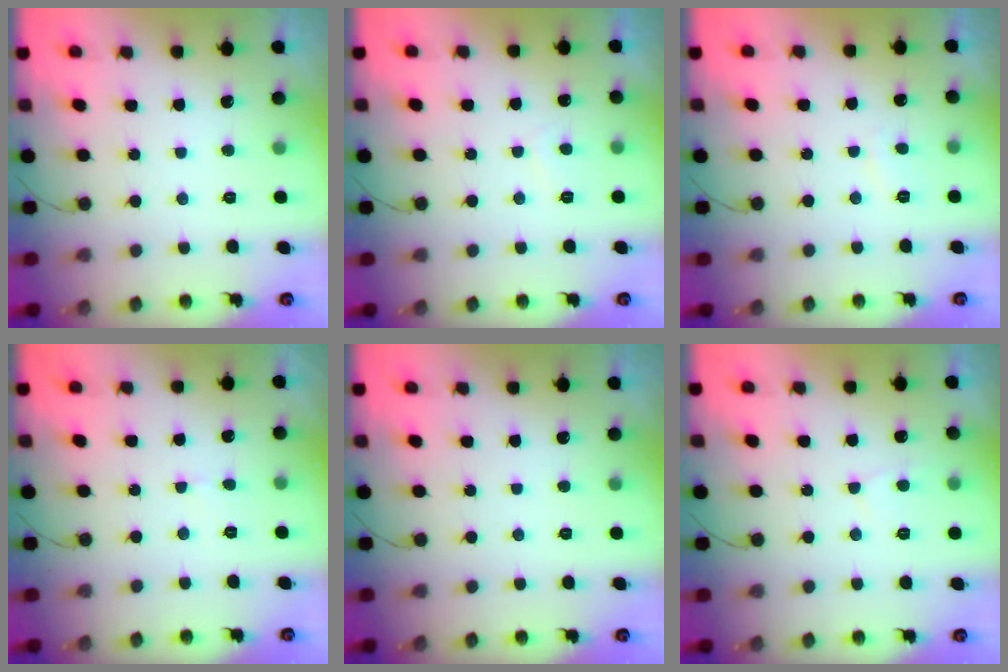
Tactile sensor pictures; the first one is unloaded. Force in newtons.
{"total": 0.8, "press": 0.7, "slide": 0.4}
{"total": 1.6, "press": 1.6, "slide": 0.5}
{"total": 2.6, "press": 2.6, "slide": 0.2}
{"total": 0.0}
{"total": 3.6, "press": 3.6, "slide": 0.3}